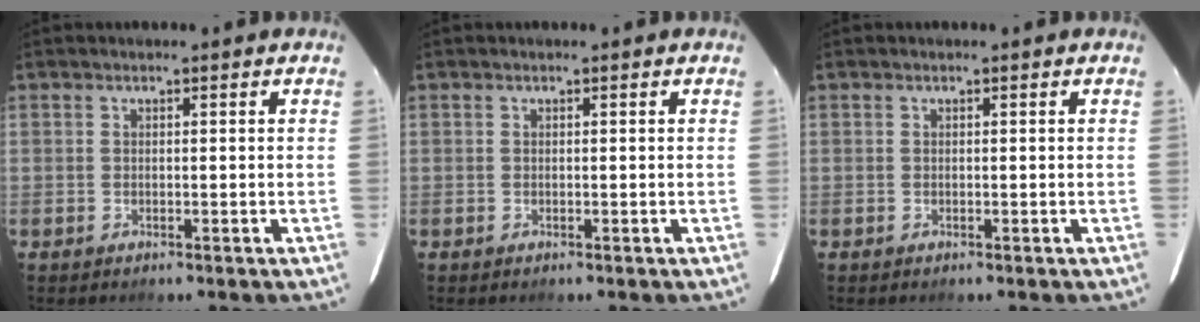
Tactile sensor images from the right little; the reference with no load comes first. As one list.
[{"total": 0.0}, {"total": 0.0}]